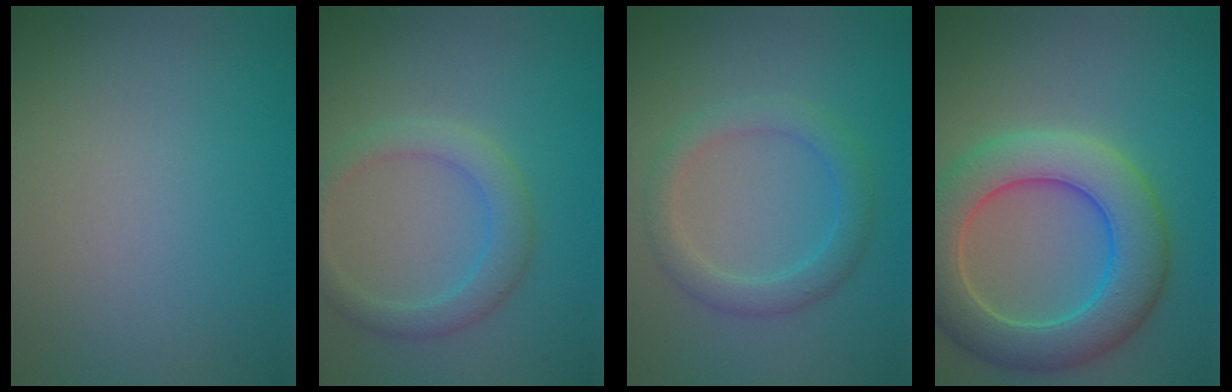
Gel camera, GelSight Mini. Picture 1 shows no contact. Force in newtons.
{"total": 2.9, "press": 2.9, "slide": 0.3}
{"total": 2.9, "press": 2.9, "slide": 0.2}
{"total": 7.9, "press": 7.9, "slide": 0.5}